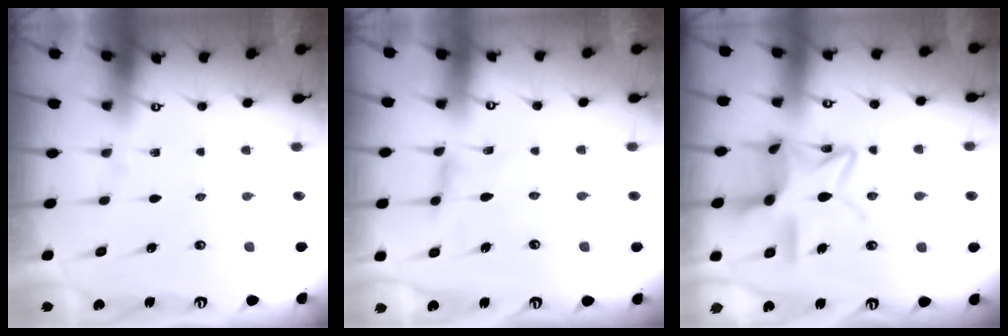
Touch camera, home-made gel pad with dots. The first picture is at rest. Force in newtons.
{"total": 1.5, "press": 1.4, "slide": 0.3}
{"total": 15.0, "press": 15.0, "slide": 1.3}